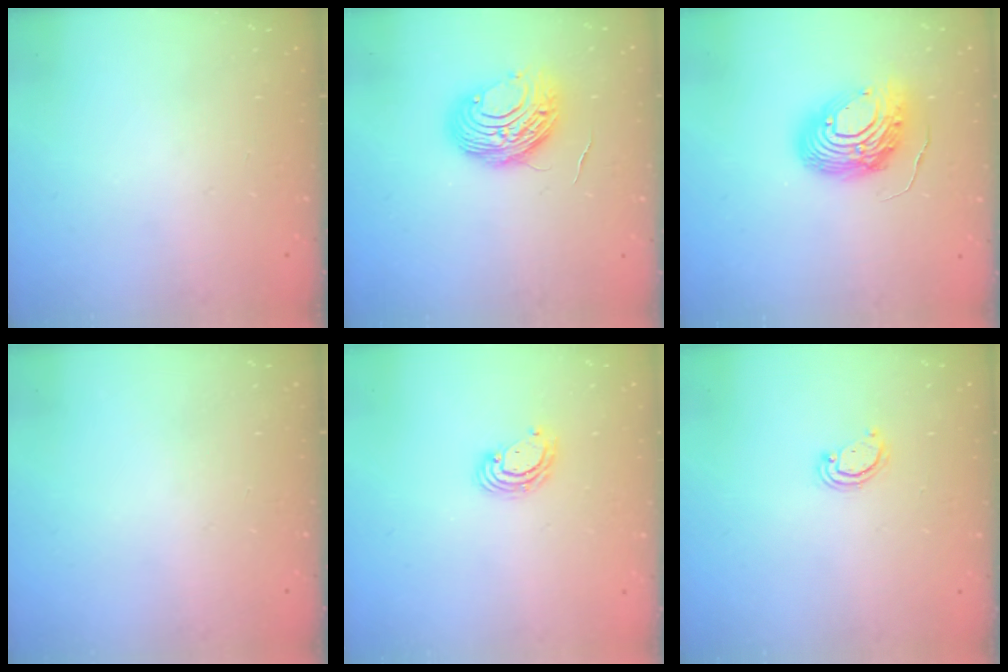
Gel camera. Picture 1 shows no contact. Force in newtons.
{"total": 10.1, "press": 10.1, "slide": 0.8}
{"total": 13.4, "press": 13.4, "slide": 1.3}
{"total": 0.0}
{"total": 4.6, "press": 4.6, "slide": 0.2}
{"total": 2.3, "press": 2.3, "slide": 0.3}